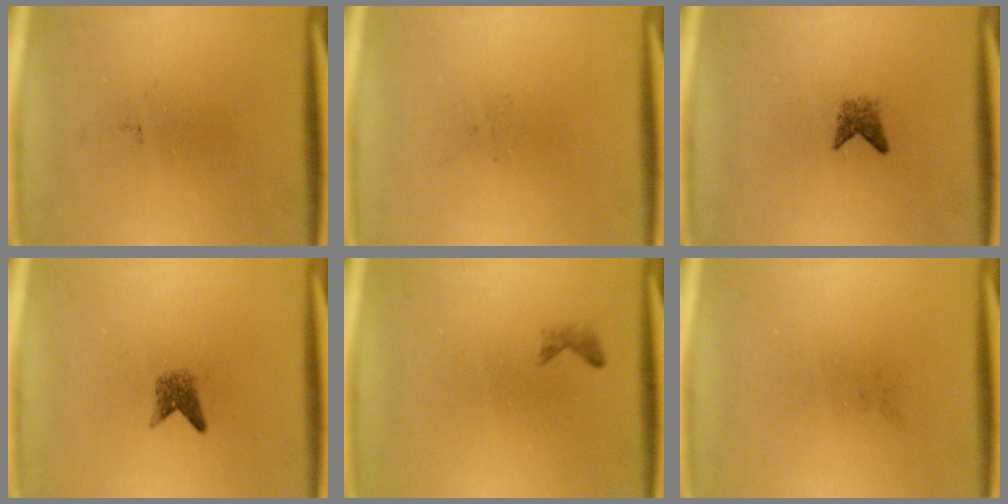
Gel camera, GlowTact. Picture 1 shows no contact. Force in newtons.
{"total": 0.0}
{"total": 1.6}
{"total": 1.9}
{"total": 0.7}
{"total": 0.0}